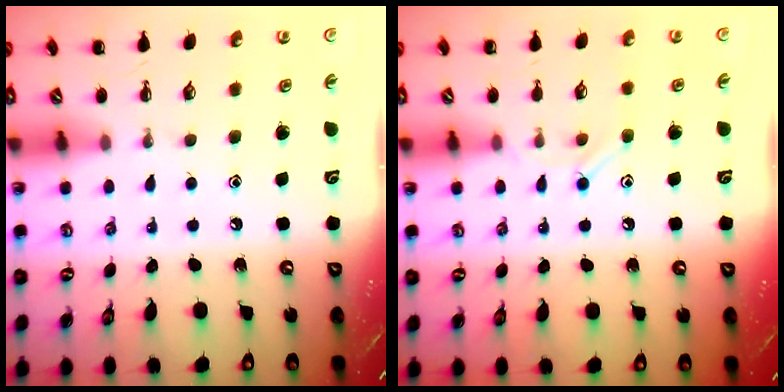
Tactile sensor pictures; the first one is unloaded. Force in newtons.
{"total": 8.0, "press": 7.9, "slide": 0.6}